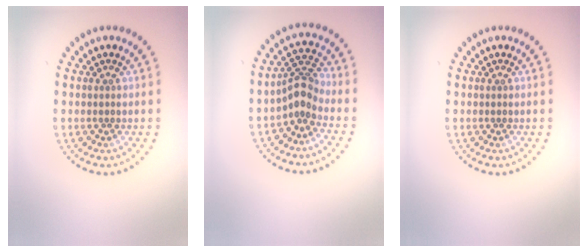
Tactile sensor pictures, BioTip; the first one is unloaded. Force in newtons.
{"total": 2.8, "press": 2.0, "slide": 1.9}
{"total": 0.0}